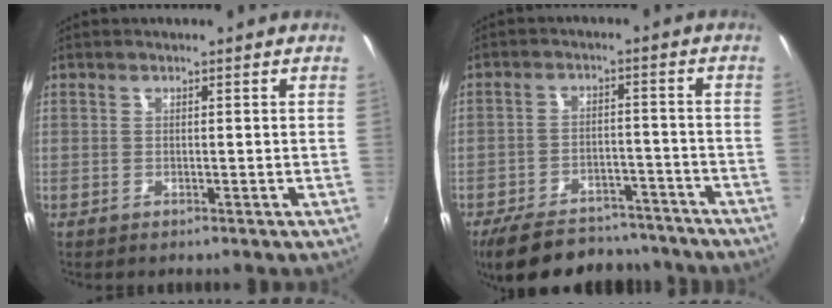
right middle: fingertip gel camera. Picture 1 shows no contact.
{"total": 17.8, "force": [-14.8, 6.7, 7.2], "torque": [-0.155, 0.006, -0.201]}